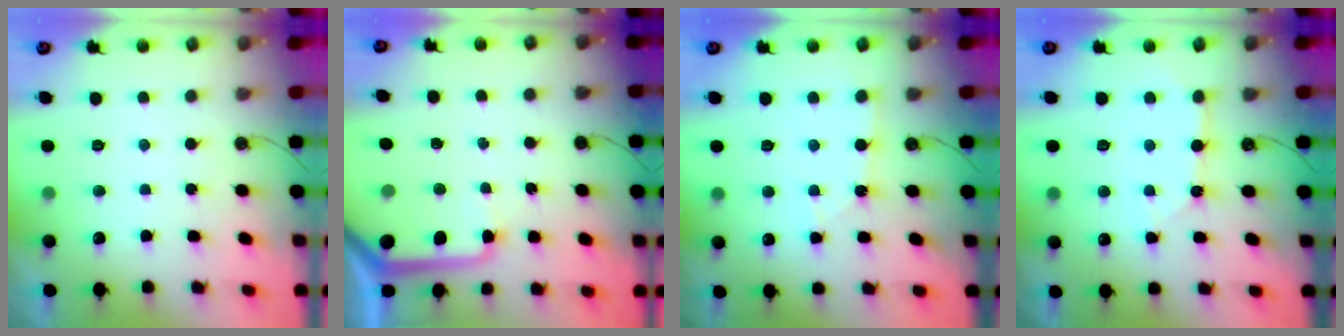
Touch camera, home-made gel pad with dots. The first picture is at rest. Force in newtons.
{"total": 10.6, "press": 10.6, "slide": 1.1}
{"total": 7.1, "press": 7.1, "slide": 0.8}
{"total": 4.0, "press": 3.9, "slide": 0.5}